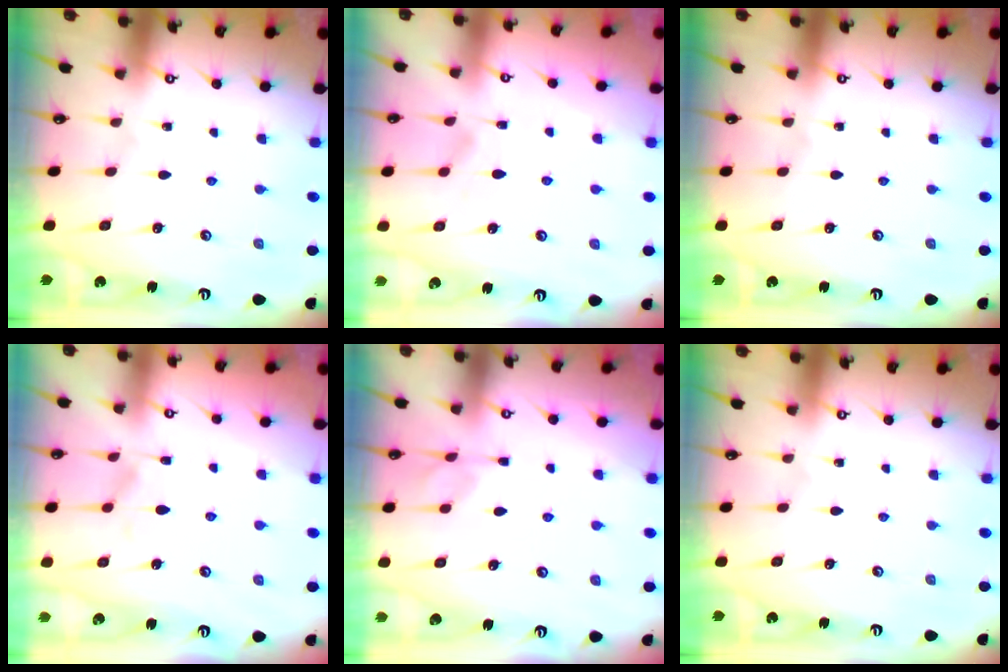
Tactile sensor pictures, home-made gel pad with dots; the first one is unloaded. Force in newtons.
{"total": 1.4, "press": 0.9, "slide": 1.1}
{"total": 0.0}
{"total": 0.9, "press": 0.1, "slide": 0.9}
{"total": 2.3, "press": 2.0, "slide": 1.2}
{"total": 0.0}